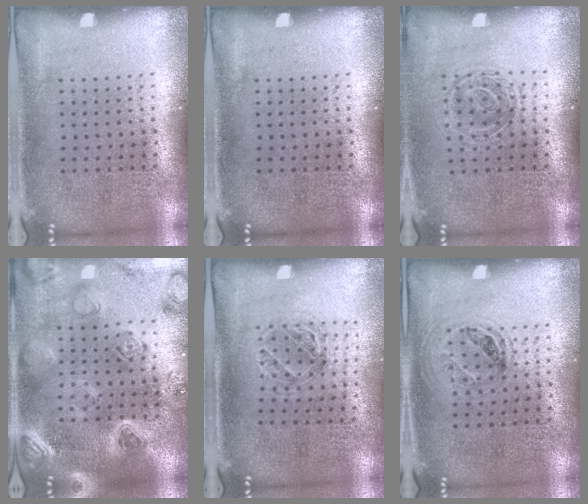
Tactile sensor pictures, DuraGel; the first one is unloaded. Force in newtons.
{"total": 0.0}
{"total": 1.3, "press": 1.1, "slide": 0.7}
{"total": 2.2, "press": 2.2, "slide": 0.3}
{"total": 1.0, "press": 1.0, "slide": 0.2}
{"total": 1.0, "press": 0.9, "slide": 0.5}